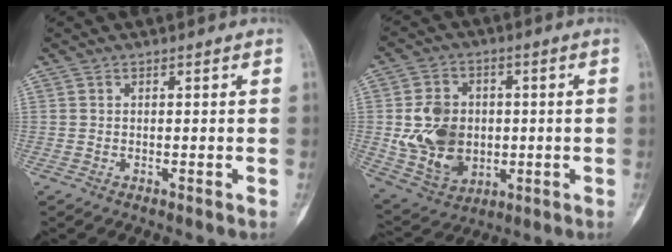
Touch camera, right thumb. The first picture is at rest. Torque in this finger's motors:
{"motor_torque": [1.85, 1.67, 1.44, 0.16, 0.10]}